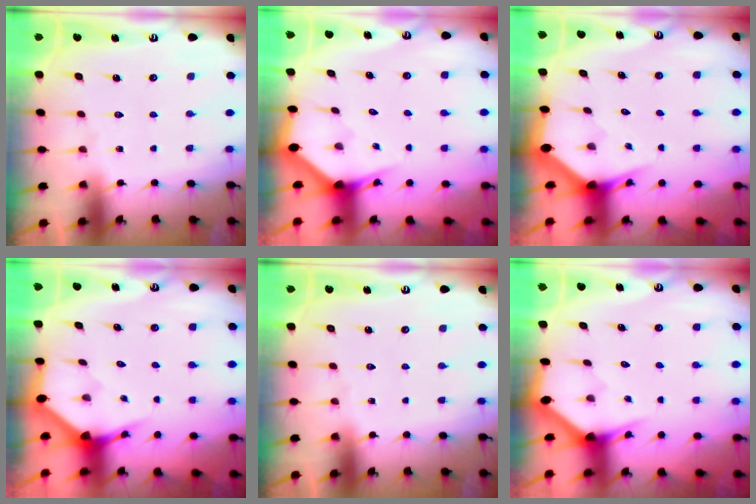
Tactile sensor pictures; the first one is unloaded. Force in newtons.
{"total": 2.9, "press": 2.9, "slide": 0.2}
{"total": 3.4, "press": 3.3, "slide": 0.3}
{"total": 3.6, "press": 3.6, "slide": 0.1}
{"total": 0.0}
{"total": 3.3, "press": 3.3, "slide": 0.2}